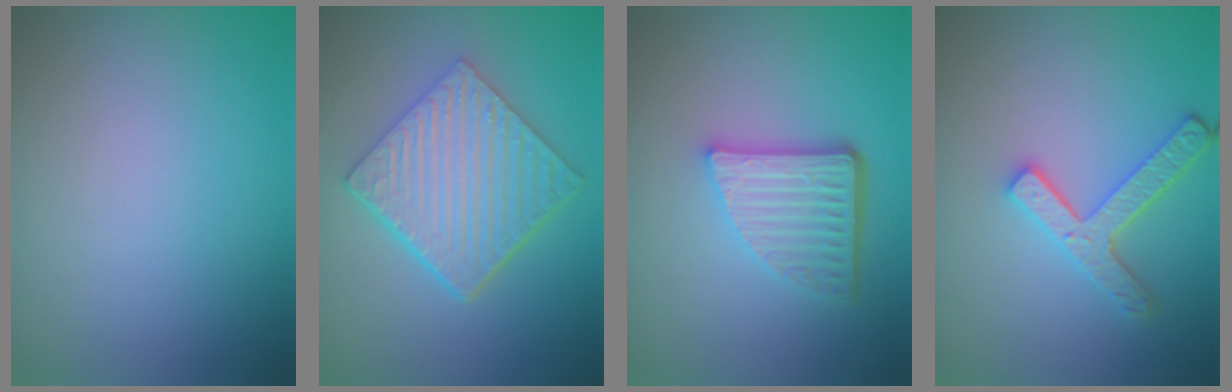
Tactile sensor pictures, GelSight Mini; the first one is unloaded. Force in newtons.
{"total": 6.6, "press": 4.7, "slide": 4.6}
{"total": 5.0, "press": 3.6, "slide": 3.6}
{"total": 3.6, "press": 3.1, "slide": 1.8}